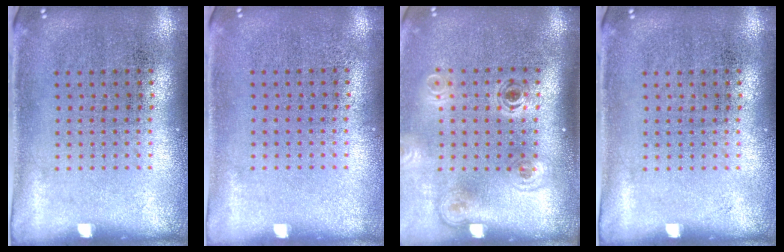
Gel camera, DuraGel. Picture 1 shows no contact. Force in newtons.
{"total": 0.0}
{"total": 1.8, "press": 1.2, "slide": 1.4}
{"total": 0.0}